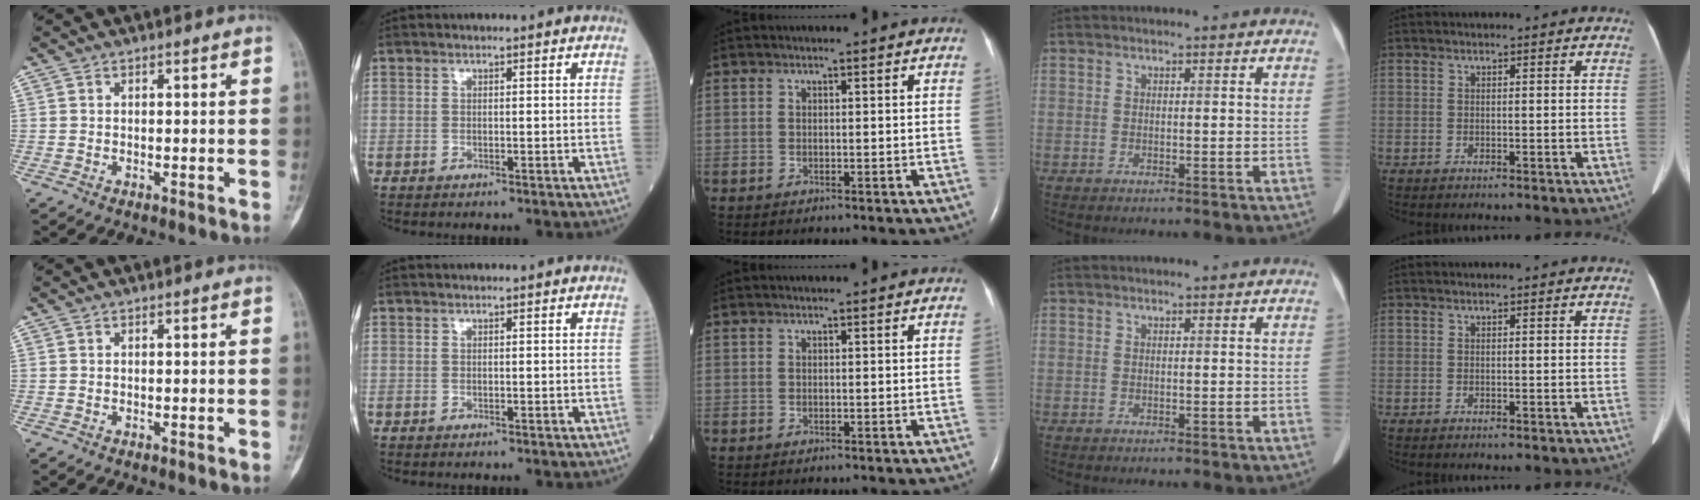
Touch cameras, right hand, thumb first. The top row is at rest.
{}